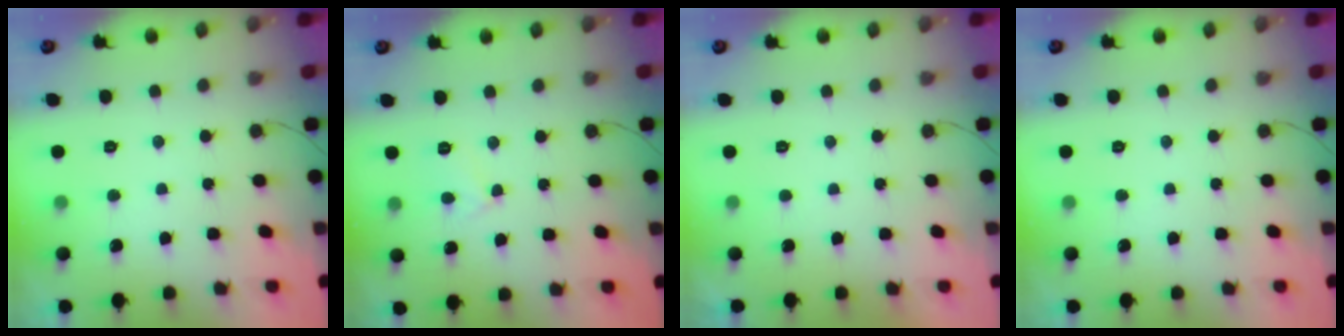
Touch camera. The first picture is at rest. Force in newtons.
{"total": 3.8, "press": 3.7, "slide": 0.4}
{"total": 2.3, "press": 2.2, "slide": 0.4}
{"total": 0.0}